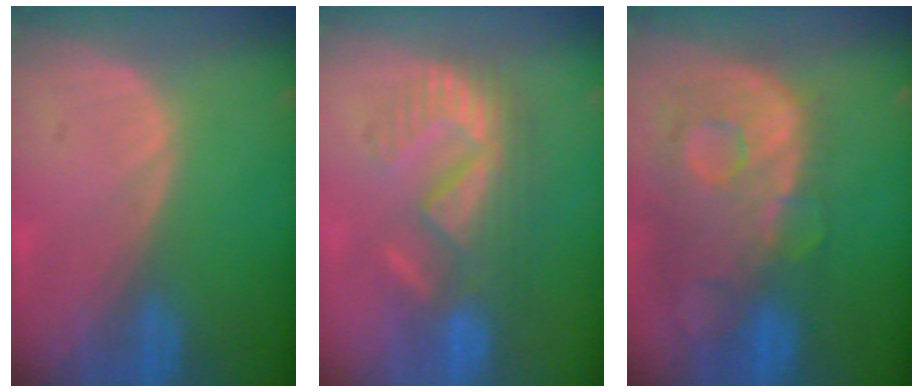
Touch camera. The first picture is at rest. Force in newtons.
{"total": 8.7, "press": 8.5, "slide": 1.6}
{"total": 13.2, "press": 10.9, "slide": 7.5}